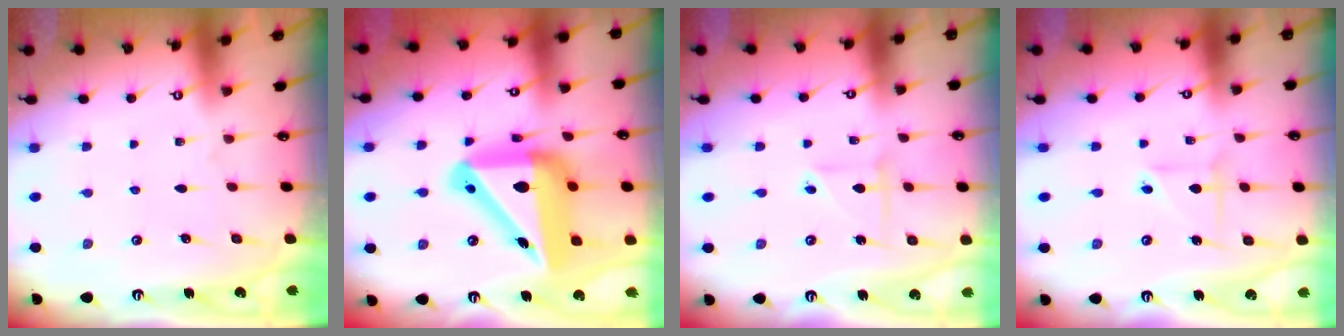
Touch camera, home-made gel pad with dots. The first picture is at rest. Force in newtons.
{"total": 22.2, "press": 22.0, "slide": 3.0}
{"total": 2.9, "press": 2.9, "slide": 0.3}
{"total": 3.1, "press": 2.9, "slide": 1.0}